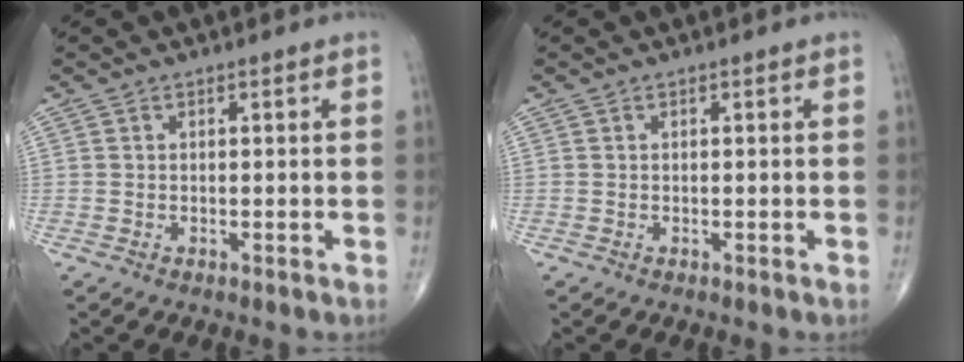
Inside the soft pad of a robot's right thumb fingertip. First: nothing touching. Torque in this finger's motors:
{"motor_torque": [0.00, 0.00, 0.02, 0.00, 0.00]}